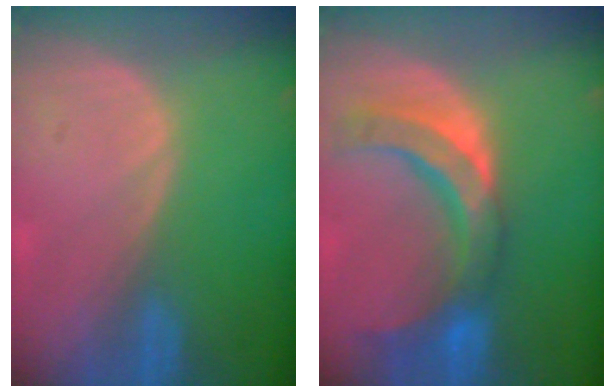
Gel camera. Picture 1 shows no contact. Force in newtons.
{"total": 10.3, "press": 9.3, "slide": 4.4}